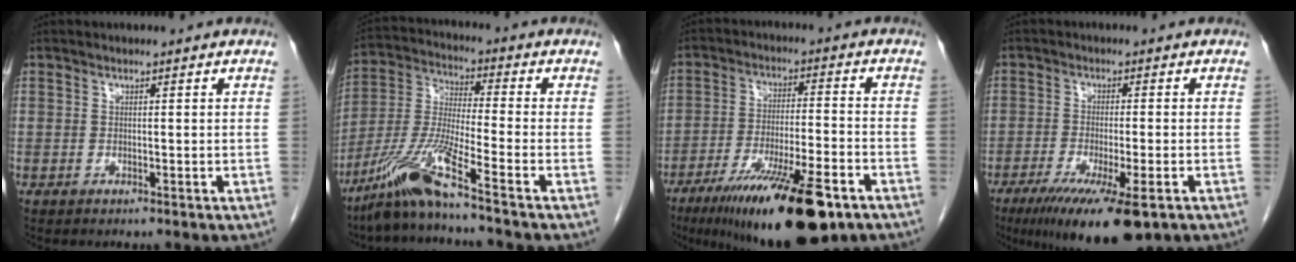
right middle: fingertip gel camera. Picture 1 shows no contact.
{"total": 10.6, "force": [-7.5, -1.1, 7.3], "torque": [-0.161, -0.025, -0.153]}
{"total": 18.6, "force": [-11.5, 3.1, 14.2], "torque": [-0.210, -0.035, -0.188]}
{"total": 13.0, "force": [-8.3, 2.0, 9.9], "torque": [-0.154, -0.033, -0.130]}